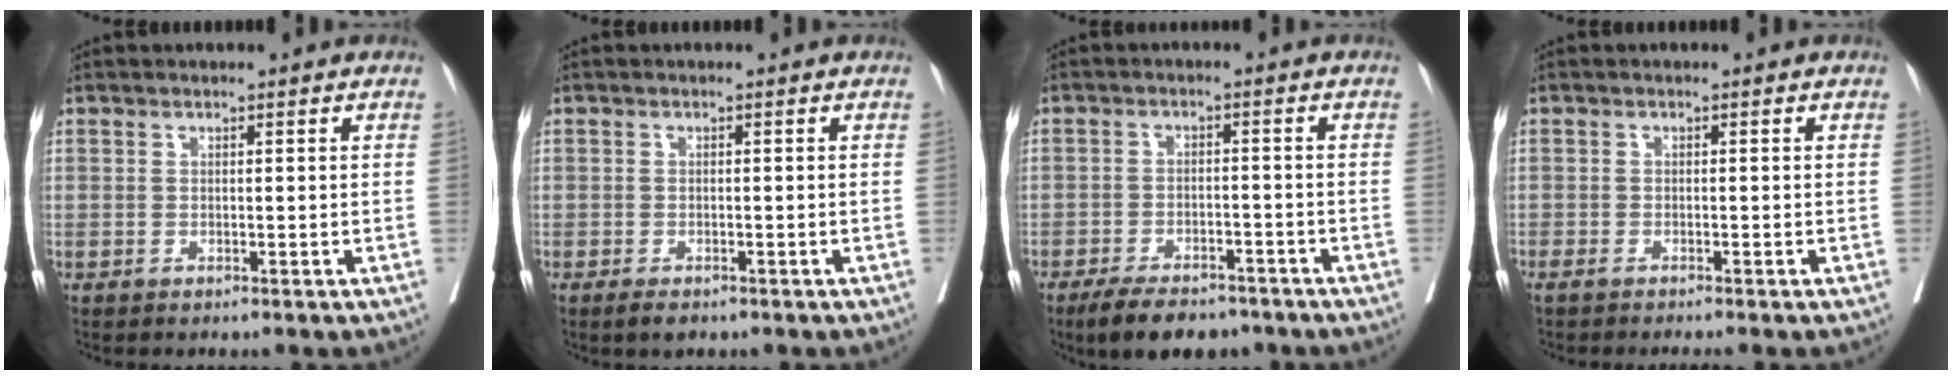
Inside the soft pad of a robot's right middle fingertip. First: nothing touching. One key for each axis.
{"total": 2.1, "fx": -1.4, "fy": 0.8, "fz": 1.3, "tx": -0.024, "ty": -0.005, "tz": -0.019}
{"total": 8.9, "fx": -7.1, "fy": 3.4, "fz": 4.3, "tx": -0.065, "ty": -0.005, "tz": -0.109}
{"total": 2.3, "fx": -2.0, "fy": -0.1, "fz": 1.1, "tx": -0.014, "ty": -0.003, "tz": -0.031}